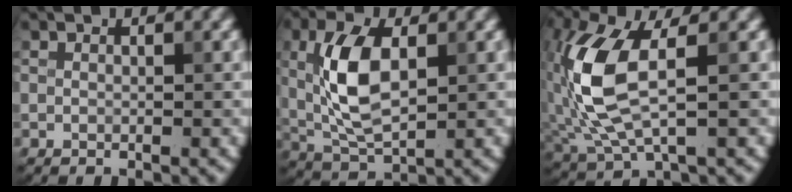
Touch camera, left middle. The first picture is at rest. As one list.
[{"total": 6.7, "force": [0.9, 3.2, 5.8], "torque": [-0.124, 0.005, 0.020]}, {"total": 8.3, "force": [0.6, 3.5, 7.4], "torque": [-0.185, 0.001, 0.014]}]